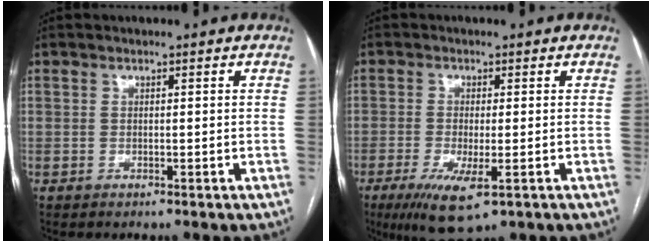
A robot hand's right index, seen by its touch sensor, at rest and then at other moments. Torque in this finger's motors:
{"motor_torque": [0.80, -0.28, 0.37, 0.09]}